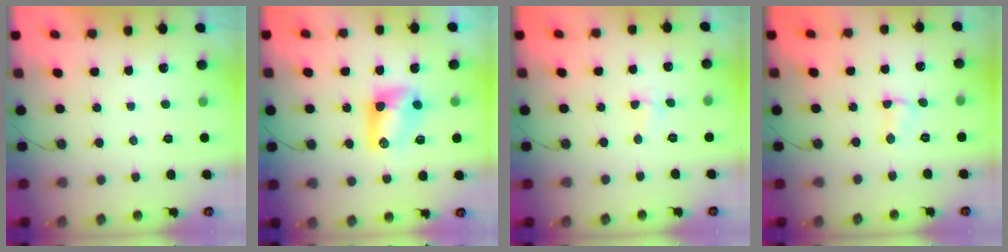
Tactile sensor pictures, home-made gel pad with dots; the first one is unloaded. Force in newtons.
{"total": 7.3, "press": 7.3, "slide": 0.7}
{"total": 2.6, "press": 2.5, "slide": 0.5}
{"total": 2.6, "press": 2.6, "slide": 0.4}